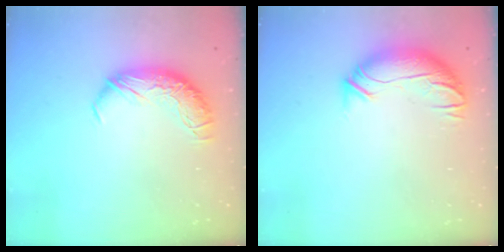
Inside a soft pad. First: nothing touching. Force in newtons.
{"total": 3.4, "press": 2.1, "slide": 2.7}